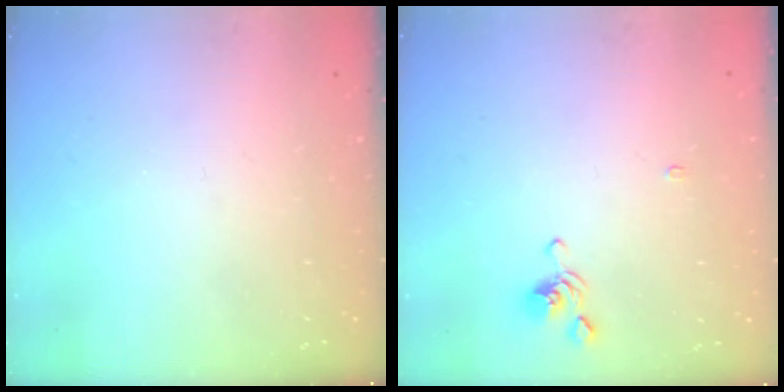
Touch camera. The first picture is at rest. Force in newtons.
{"total": 2.8, "press": 2.8, "slide": 0.1}